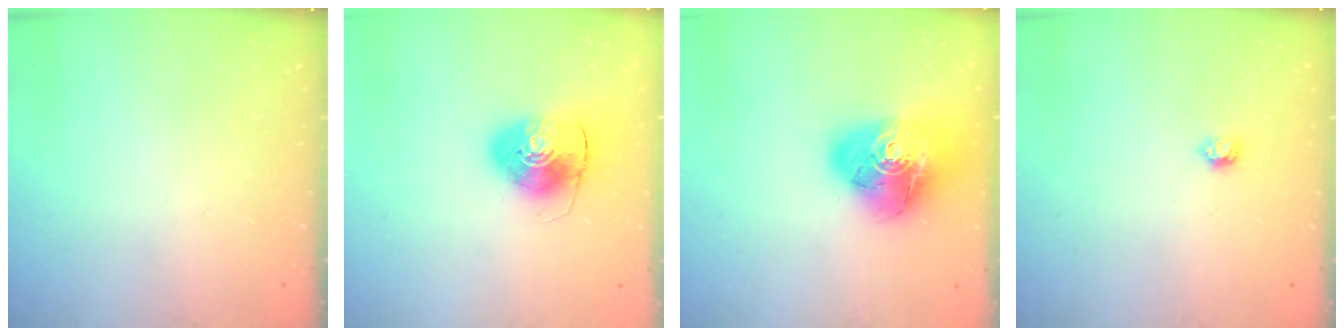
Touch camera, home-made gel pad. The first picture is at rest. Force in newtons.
{"total": 9.4, "press": 9.2, "slide": 1.5}
{"total": 18.9, "press": 18.8, "slide": 2.1}
{"total": 3.9, "press": 3.9, "slide": 0.6}